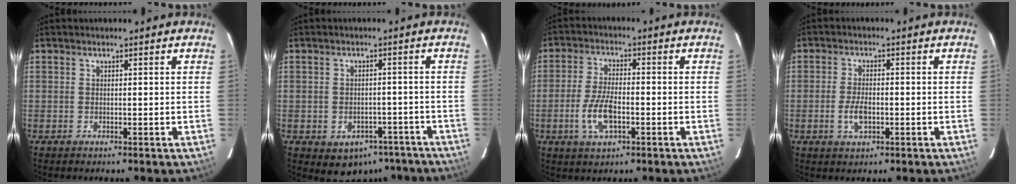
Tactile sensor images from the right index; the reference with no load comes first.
{"total": 9.7, "force": [-6.4, 6.6, 3.1], "torque": [-0.056, 0.025, -0.055]}
{"total": 7.8, "force": [-2.6, 3.2, 6.6], "torque": [-0.141, -0.003, -0.049]}
{"total": 4.4, "force": [-1.4, 2.1, 3.6], "torque": [-0.076, -0.002, -0.024]}